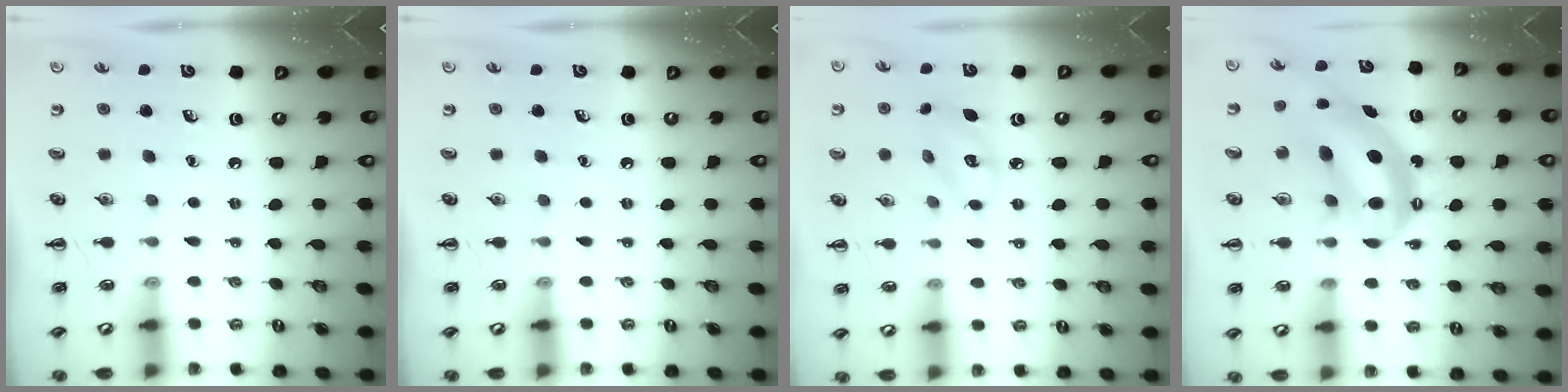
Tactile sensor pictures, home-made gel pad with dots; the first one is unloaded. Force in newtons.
{"total": 0.0}
{"total": 5.9, "press": 5.8, "slide": 0.9}
{"total": 10.1, "press": 9.7, "slide": 2.7}